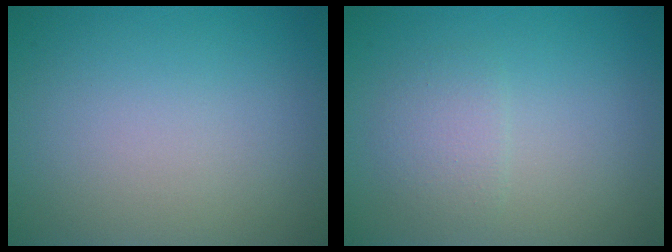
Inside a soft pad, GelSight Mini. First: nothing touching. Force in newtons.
{"total": 1.8, "press": 1.8, "slide": 0.1}